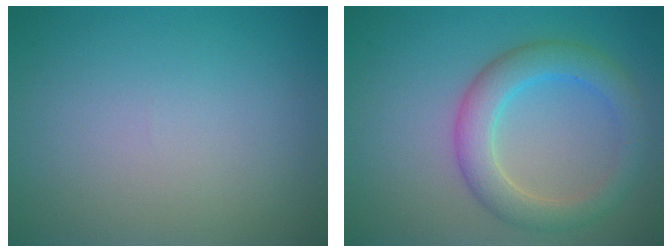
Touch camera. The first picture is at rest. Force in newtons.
{"total": 4.4, "press": 4.4, "slide": 0.3}